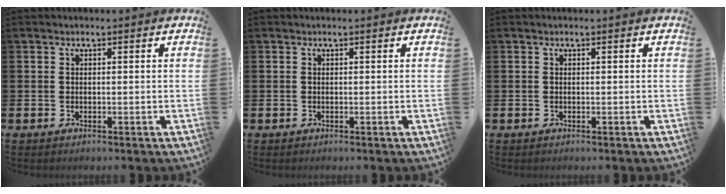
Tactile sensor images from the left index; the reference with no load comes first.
{"total": 0.0}
{"total": 0.0}